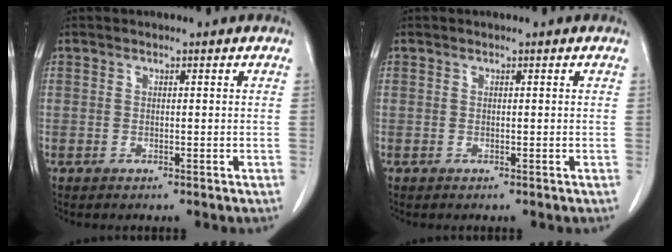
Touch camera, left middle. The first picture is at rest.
{"total": 0.0}